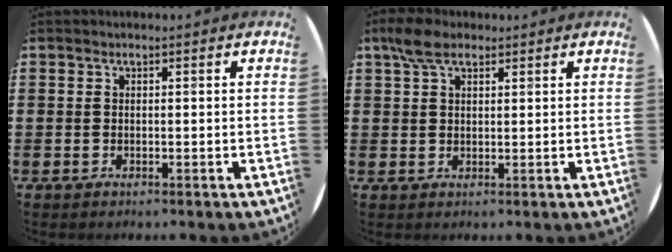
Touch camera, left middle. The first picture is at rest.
{"total": 3.9, "force": [2.7, 1.8, 2.2], "torque": [-0.040, 0.005, 0.048]}